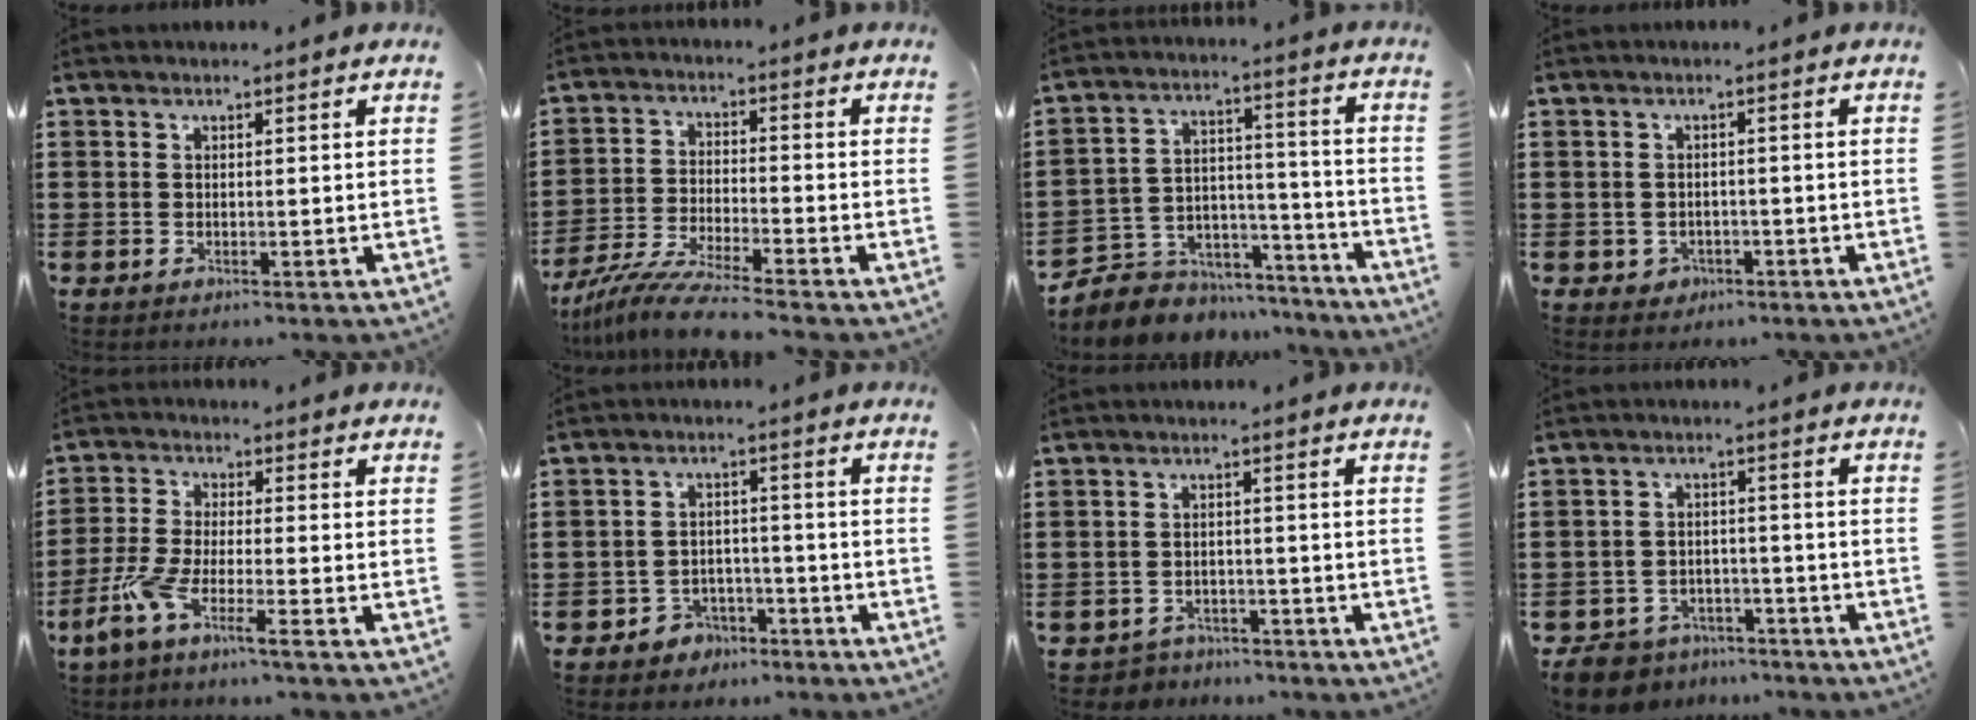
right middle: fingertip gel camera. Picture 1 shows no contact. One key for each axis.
{"total": 7.5, "fx": -6.7, "fy": -0.3, "fz": 3.3, "tx": -0.072, "ty": -0.011, "tz": -0.131}
{"total": 5.9, "fx": -4.9, "fy": 3.4, "fz": -0.2, "tx": -0.017, "ty": 0.006, "tz": -0.096}
{"total": 1.5, "fx": -0.9, "fy": 1.1, "fz": 0.2, "tx": -0.012, "ty": -0.002, "tz": -0.021}
{"total": 6.2, "fx": -4.1, "fy": 0.2, "fz": 4.6, "tx": -0.118, "ty": -0.018, "tz": -0.084}
{"total": 3.4, "fx": -3.0, "fy": 1.5, "fz": 0.2, "tx": -0.013, "ty": 0.004, "tz": -0.063}
{"total": 2.7, "fx": -2.6, "fy": 0.7, "fz": -0.3, "tx": -0.005, "ty": -0.002, "tz": -0.058}
{"total": 5.9, "fx": -5.6, "fy": 1.6, "fz": 0.8, "tx": -0.038, "ty": 0.007, "tz": -0.118}